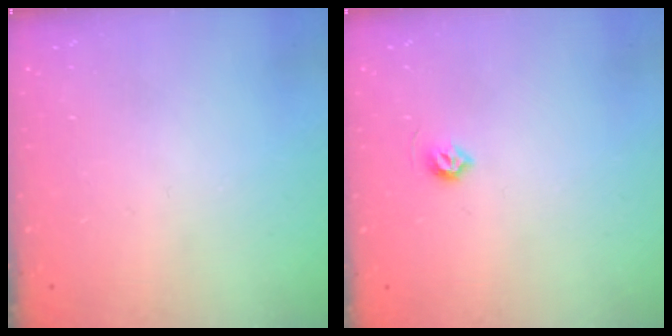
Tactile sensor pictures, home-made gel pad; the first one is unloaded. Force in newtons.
{"total": 4.5, "press": 4.5, "slide": 0.7}